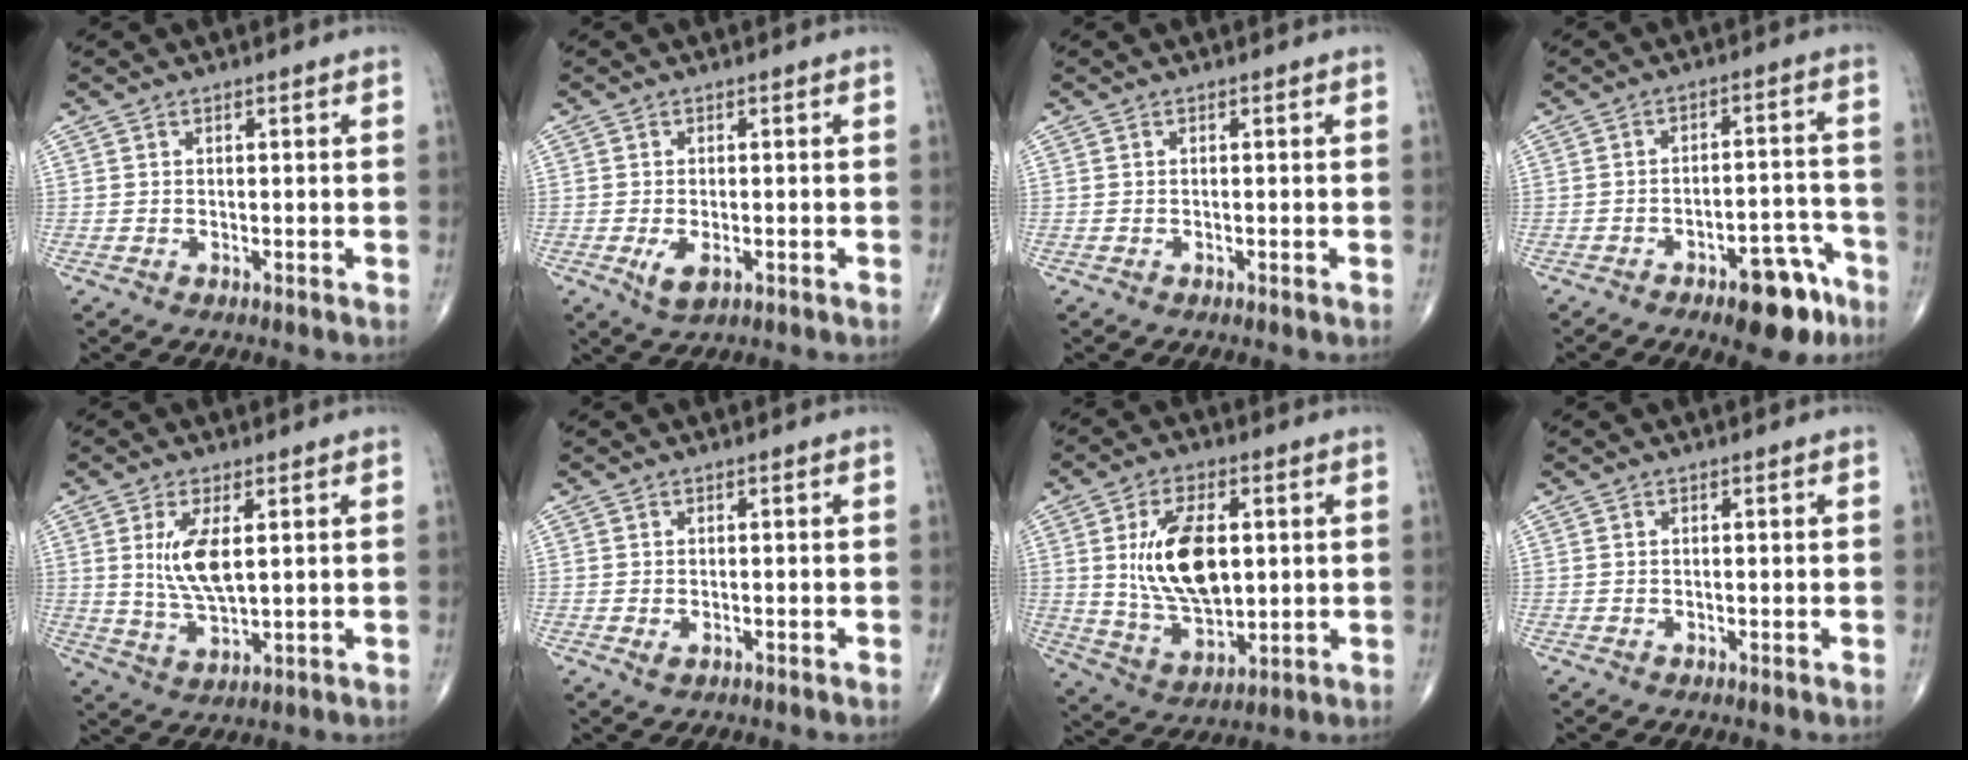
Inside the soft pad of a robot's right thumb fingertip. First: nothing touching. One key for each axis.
{"total": 3.5, "fx": -1.2, "fy": 1.6, "fz": 2.9, "tx": -0.052, "ty": -0.007, "tz": -0.016}
{"total": 0.0}
{"total": 10.6, "fx": -6.6, "fy": 4.3, "fz": 7.2, "tx": -0.072, "ty": 0.052, "tz": -0.087}
{"total": 8.1, "fx": 1.9, "fy": 3.0, "fz": 7.3, "tx": -0.145, "ty": -0.019, "tz": 0.045}
{"total": 1.1, "fx": -0.4, "fy": 0.6, "fz": 0.9, "tx": -0.016, "ty": 0.000, "tz": -0.004}
{"total": 15.2, "fx": 2.2, "fy": 8.2, "fz": 12.7, "tx": -0.213, "ty": -0.012, "tz": 0.049}
{"total": 0.0}